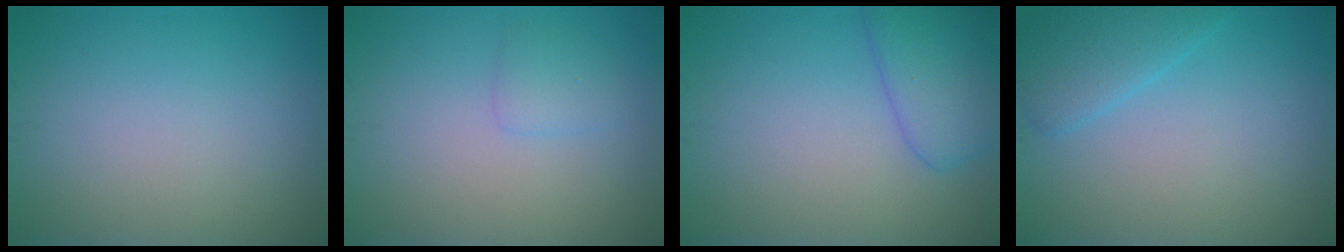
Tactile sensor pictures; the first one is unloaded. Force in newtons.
{"total": 1.4, "press": 1.4, "slide": 0.1}
{"total": 4.2, "press": 4.2, "slide": 0.3}
{"total": 2.8, "press": 2.8, "slide": 0.2}